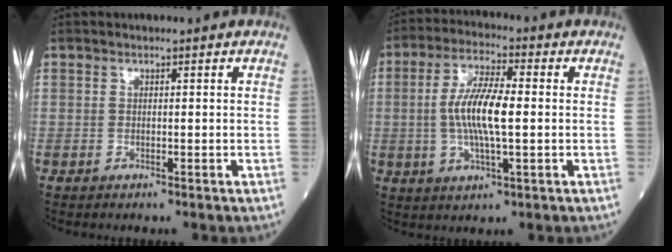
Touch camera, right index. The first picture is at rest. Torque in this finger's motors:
{"motor_torque": [0.44, -0.02, 0.39, 0.18]}